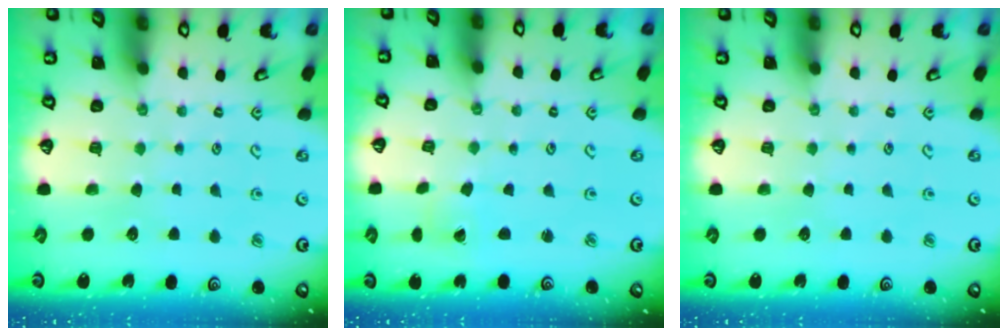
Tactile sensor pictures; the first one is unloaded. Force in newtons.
{"total": 0.0}
{"total": 0.0}